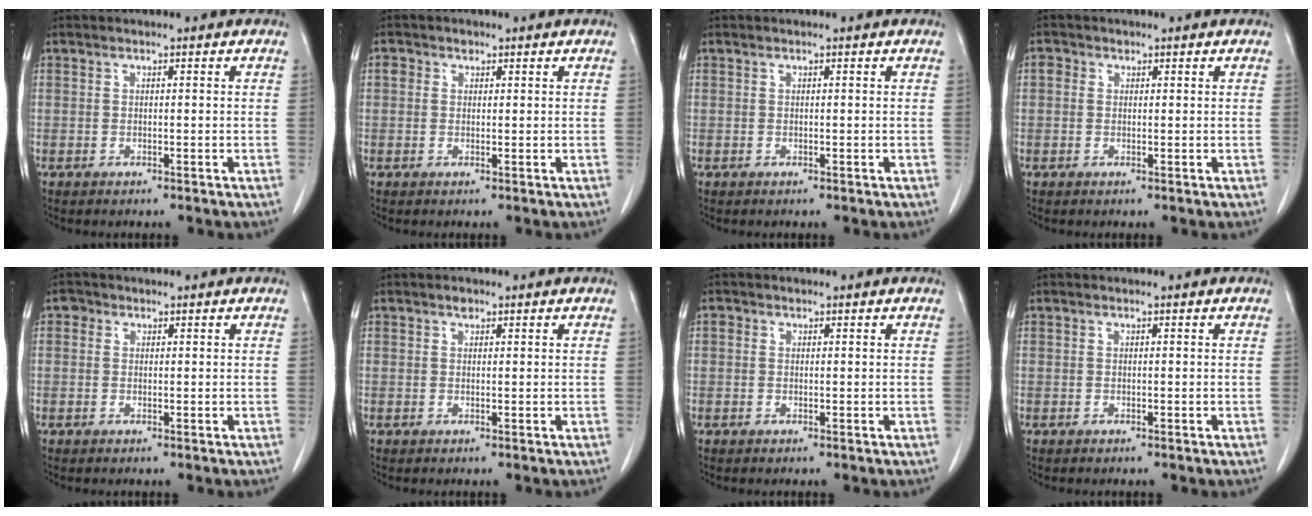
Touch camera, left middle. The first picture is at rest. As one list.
[{"total": 1.6, "force": [0.7, 1.3, 0.4], "torque": [-0.005, 0.006, 0.008]}, {"total": 0.0}, {"total": 1.4, "force": [0.5, 1.2, 0.4], "torque": [-0.004, 0.005, 0.005]}, {"total": 1.1, "force": [0.5, 1.0, 0.3], "torque": [0.002, 0.002, 0.004]}, {"total": 0.8, "force": [0.6, 0.5, 0.3], "torque": [-0.006, -0.001, 0.009]}, {"total": 0.7, "force": [0.3, 0.6, 0.2], "torque": [0.001, 0.001, 0.003]}, {"total": 0.0}]